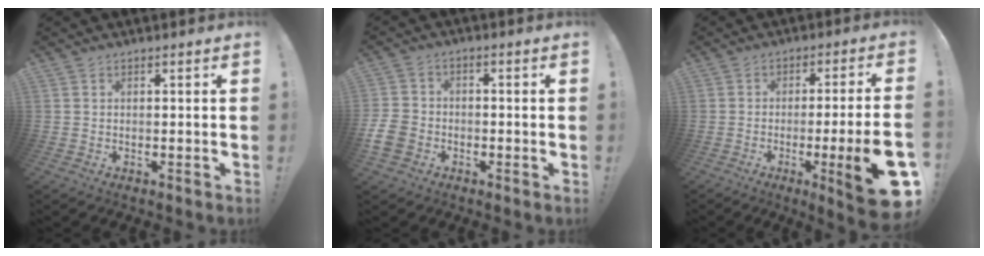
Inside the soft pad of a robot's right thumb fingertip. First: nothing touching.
{"total": 7.7, "force": [-3.7, 5.8, 3.5], "torque": [-0.085, 0.020, -0.068]}
{"total": 16.7, "force": [-5.3, 1.5, 15.8], "torque": [-0.224, 0.008, -0.069]}